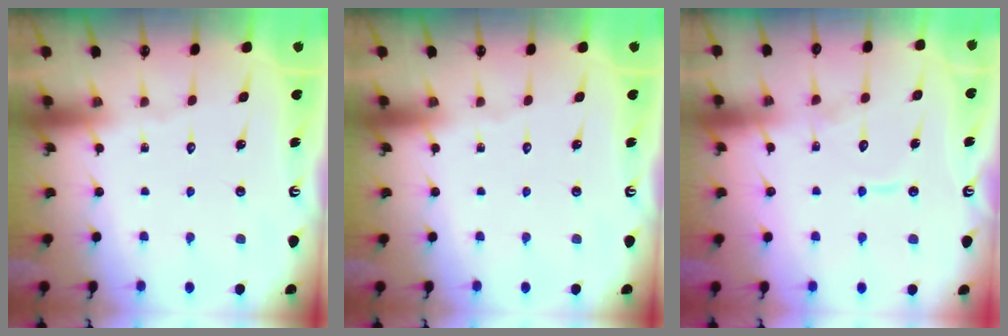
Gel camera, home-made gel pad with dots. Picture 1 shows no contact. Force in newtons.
{"total": 0.0}
{"total": 7.6, "press": 7.6, "slide": 0.7}